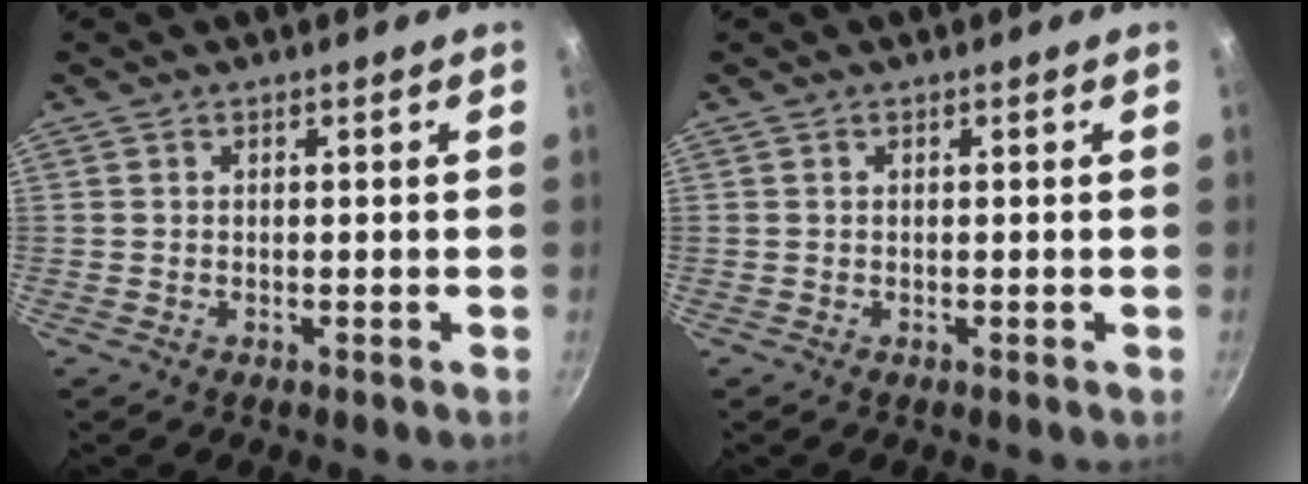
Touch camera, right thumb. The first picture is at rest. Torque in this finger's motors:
{"motor_torque": [0.00, 0.00, 0.08, -0.07, 0.01]}